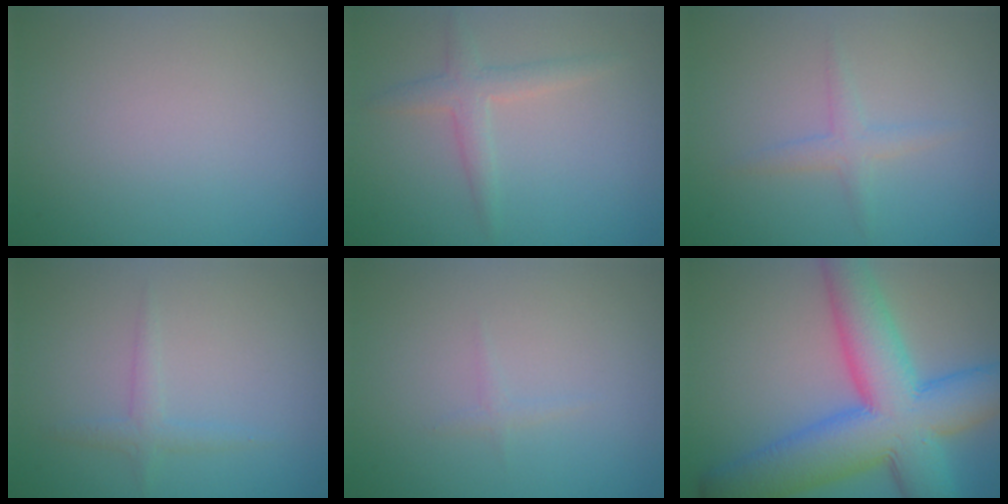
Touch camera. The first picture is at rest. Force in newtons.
{"total": 2.1, "press": 2.1, "slide": 0.0}
{"total": 1.7, "press": 1.7, "slide": 0.1}
{"total": 1.3, "press": 1.3, "slide": 0.0}
{"total": 1.0, "press": 0.9, "slide": 0.2}
{"total": 12.3, "press": 12.3, "slide": 0.4}